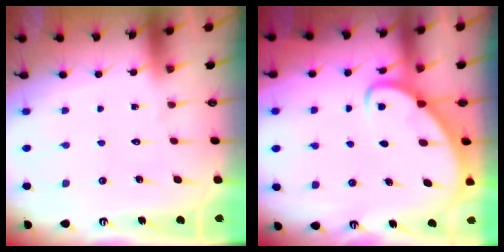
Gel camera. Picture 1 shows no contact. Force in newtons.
{"total": 3.3, "press": 3.3, "slide": 0.5}